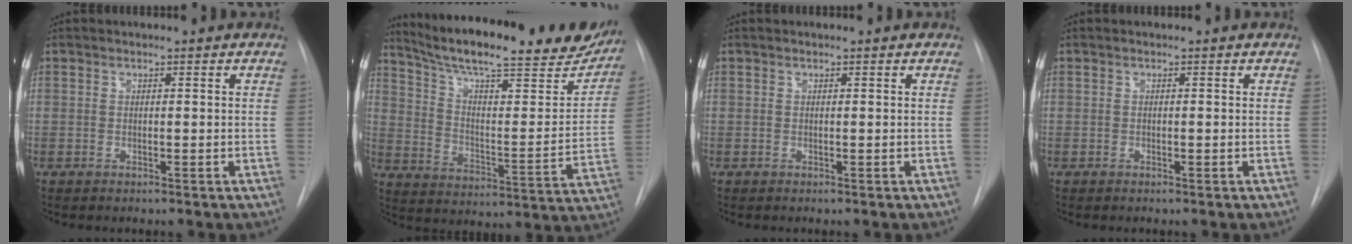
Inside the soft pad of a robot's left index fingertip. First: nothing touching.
{"total": 27.5, "force": [22.9, 5.0, 14.3], "torque": [-0.219, -0.036, 0.311]}
{"total": 0.0}
{"total": 0.6, "force": [-0.6, 0.0, 0.0], "torque": [-0.001, -0.005, -0.010]}